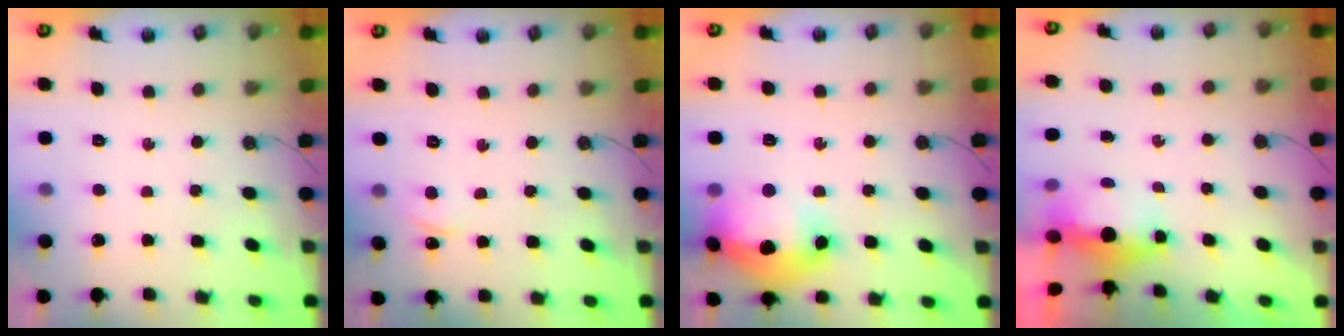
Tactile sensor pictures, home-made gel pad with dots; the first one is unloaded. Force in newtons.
{"total": 2.4, "press": 2.4, "slide": 0.4}
{"total": 18.6, "press": 18.5, "slide": 2.0}
{"total": 13.4, "press": 6.1, "slide": 11.9}